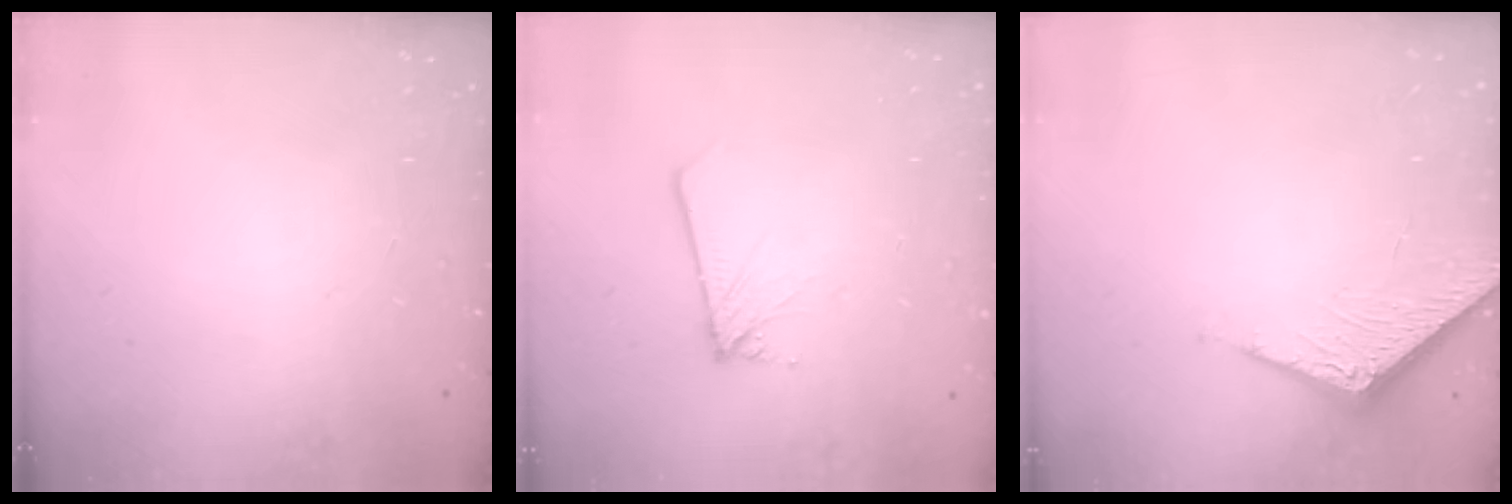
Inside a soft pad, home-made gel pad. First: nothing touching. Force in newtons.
{"total": 2.0, "press": 2.0, "slide": 0.1}
{"total": 5.0, "press": 5.0, "slide": 0.3}